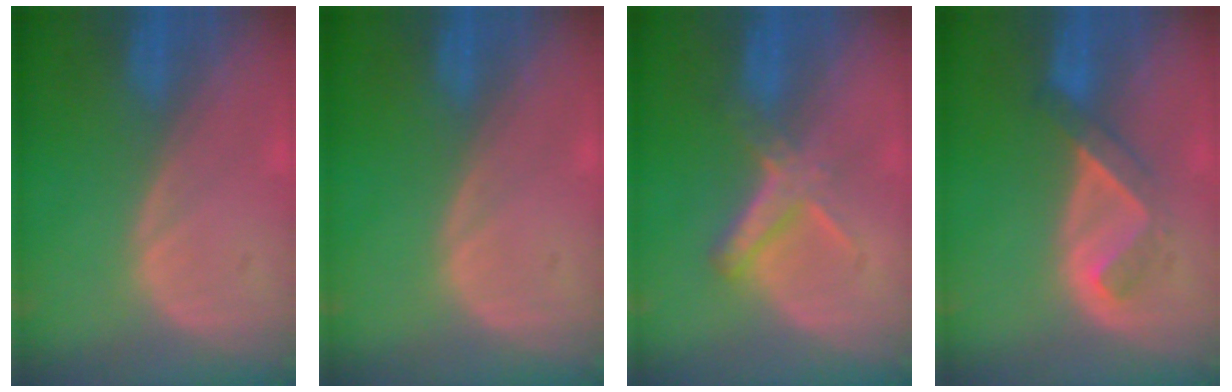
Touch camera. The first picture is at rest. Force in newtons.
{"total": 0.0}
{"total": 5.6, "press": 5.1, "slide": 2.2}
{"total": 5.1, "press": 4.4, "slide": 2.6}